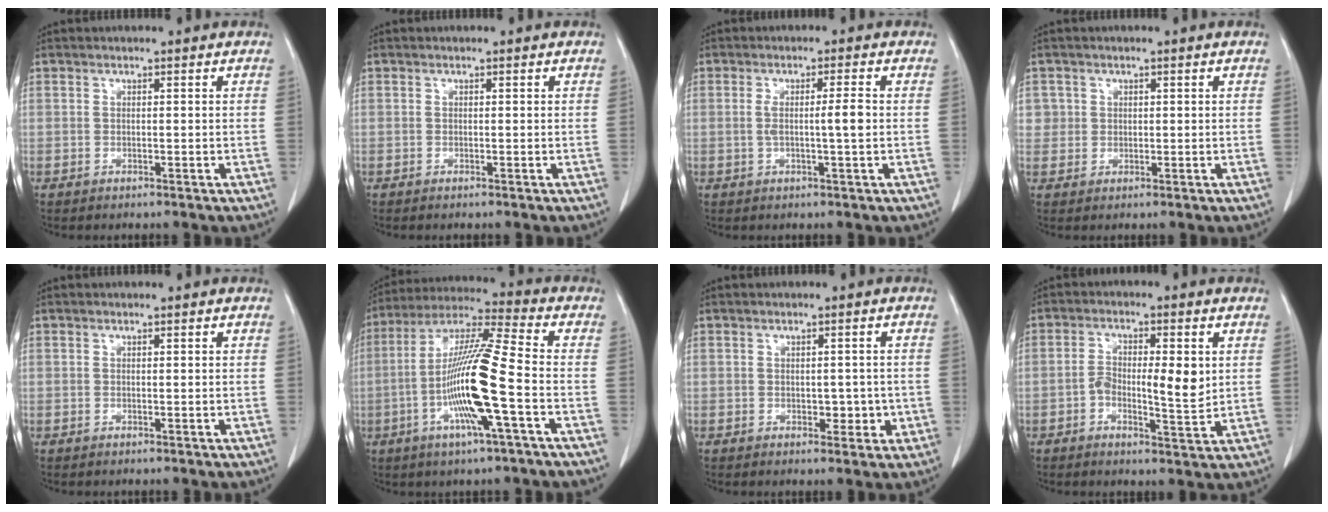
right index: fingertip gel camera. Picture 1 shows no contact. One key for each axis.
{"total": 0.0}
{"total": 3.6, "fx": -0.2, "fy": -0.2, "fz": 3.6, "tx": -0.066, "ty": 0.002, "tz": -0.001}
{"total": 2.4, "fx": 0.7, "fy": 2.3, "fz": -0.1, "tx": 0.020, "ty": 0.002, "tz": 0.007}
{"total": 0.0}
{"total": 15.1, "fx": -3.8, "fy": -0.1, "fz": 14.6, "tx": -0.285, "ty": -0.003, "tz": -0.081}
{"total": 2.8, "fx": -0.4, "fy": 1.9, "fz": 2.0, "tx": -0.019, "ty": 0.004, "tz": 0.000}
{"total": 7.0, "fx": 0.1, "fy": 2.3, "fz": 6.7, "tx": -0.113, "ty": 0.007, "tz": 0.002}